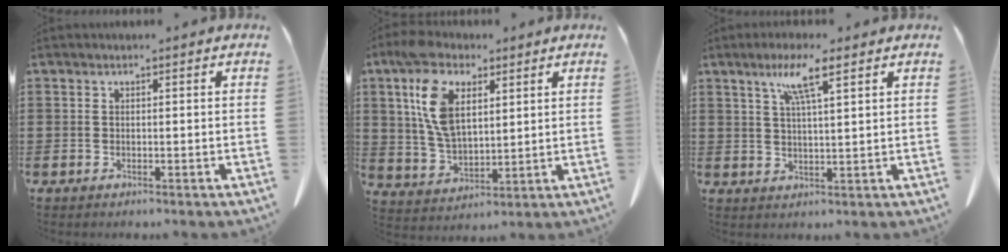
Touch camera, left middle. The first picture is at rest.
{"total": 10.8, "force": [5.1, 5.9, 7.4], "torque": [-0.175, 0.013, 0.093]}
{"total": 6.1, "force": [3.7, 0.4, 4.8], "torque": [-0.105, 0.007, 0.060]}